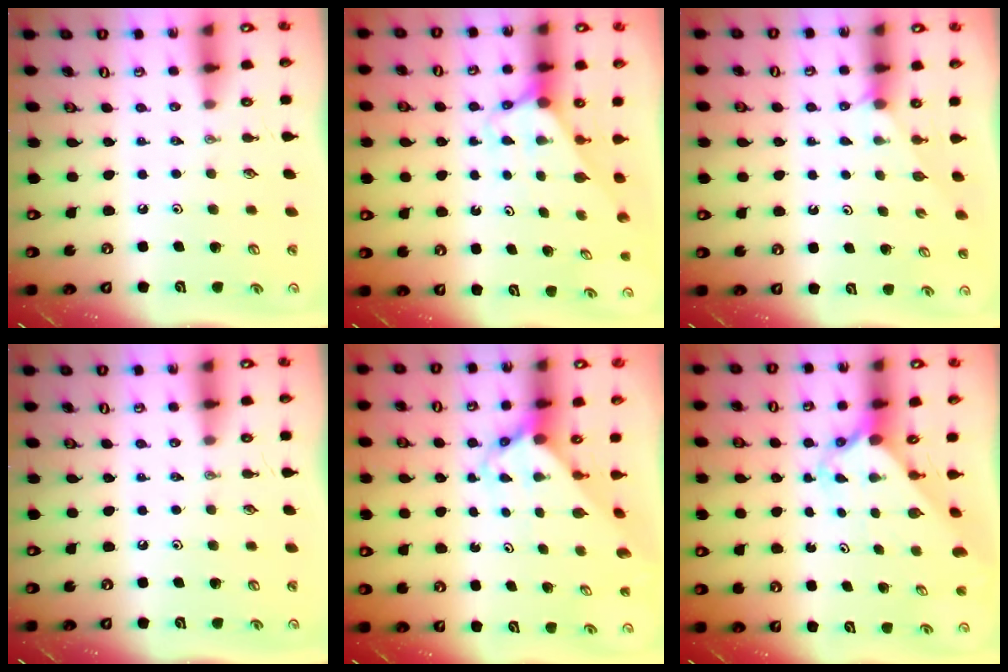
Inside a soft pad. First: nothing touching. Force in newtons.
{"total": 2.7, "press": 2.7, "slide": 0.2}
{"total": 1.3, "press": 1.3, "slide": 0.3}
{"total": 0.0}
{"total": 3.8, "press": 3.8, "slide": 0.4}
{"total": 2.2, "press": 2.2, "slide": 0.2}